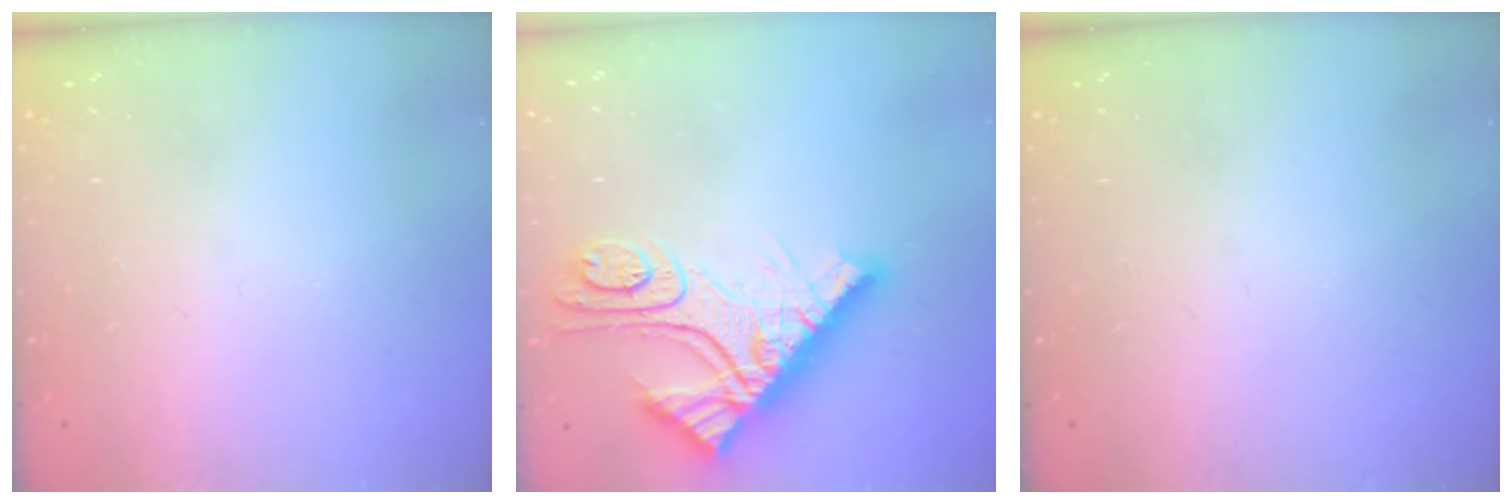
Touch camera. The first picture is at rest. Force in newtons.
{"total": 17.4, "press": 17.3, "slide": 1.8}
{"total": 0.0}